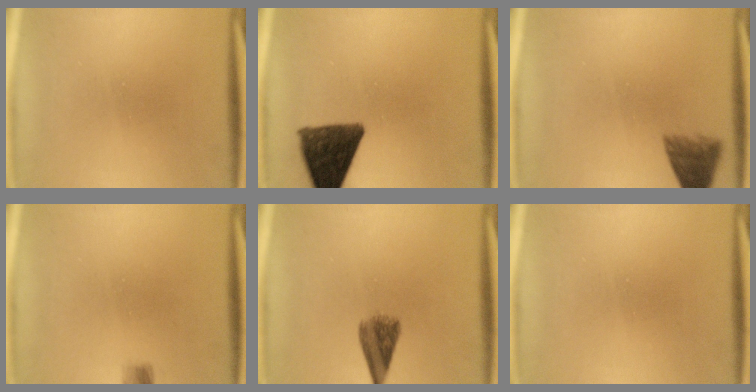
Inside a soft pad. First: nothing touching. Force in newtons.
{"total": 10.7}
{"total": 4.0}
{"total": 1.6}
{"total": 4.4}
{"total": 0.0}